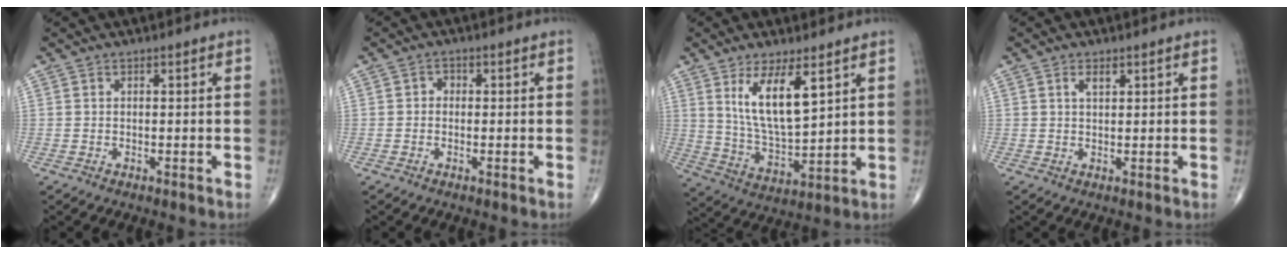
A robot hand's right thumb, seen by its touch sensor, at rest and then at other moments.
{"total": 1.3, "force": [-0.2, 1.2, 0.6], "torque": [0.001, 0.005, -0.010]}
{"total": 11.8, "force": [5.3, 4.0, 9.8], "torque": [-0.168, -0.039, 0.114]}
{"total": 1.8, "force": [1.0, 0.8, 1.3], "torque": [-0.021, -0.004, 0.018]}